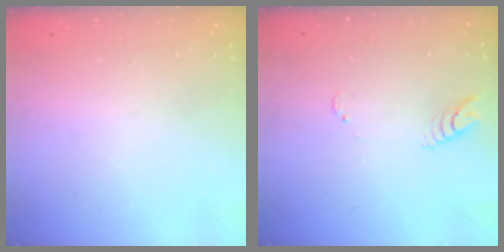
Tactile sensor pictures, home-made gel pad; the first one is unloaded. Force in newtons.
{"total": 3.9, "press": 3.9, "slide": 0.2}